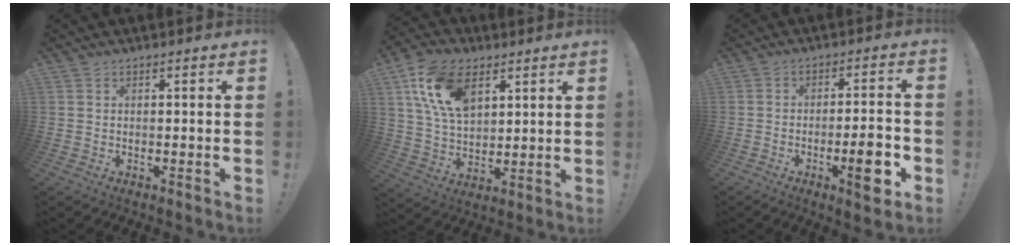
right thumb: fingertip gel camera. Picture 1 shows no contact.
{"total": 16.8, "force": [7.6, 10.6, 10.6], "torque": [-0.204, -0.017, 0.146]}
{"total": 9.8, "force": [-4.0, 2.2, 8.7], "torque": [-0.110, 0.012, -0.066]}